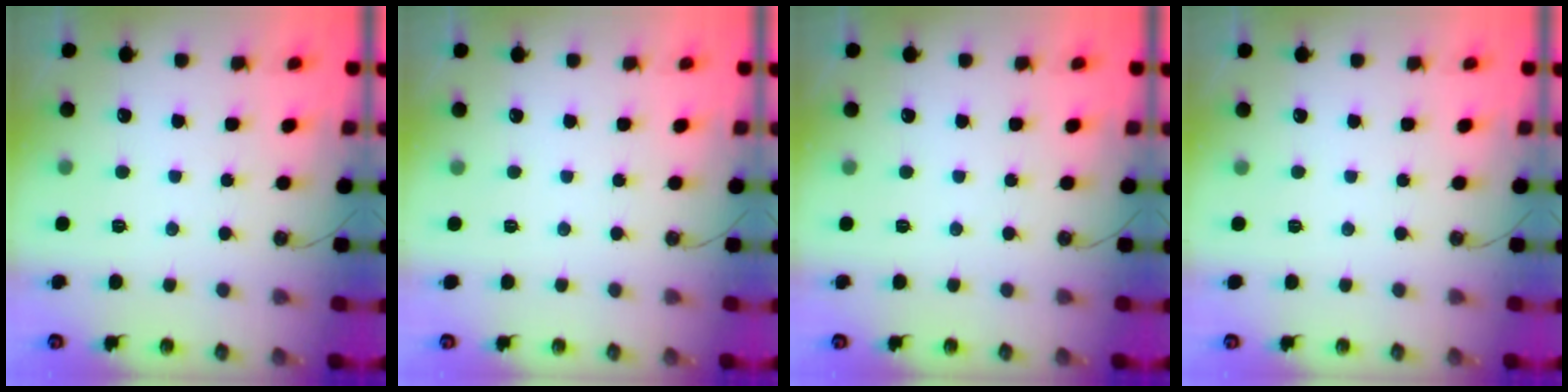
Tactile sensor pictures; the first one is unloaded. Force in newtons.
{"total": 0.0}
{"total": 0.0}
{"total": 0.0}